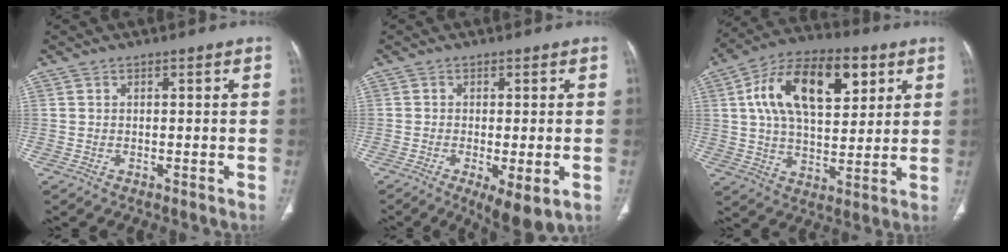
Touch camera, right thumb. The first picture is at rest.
{"total": 8.0, "force": [-3.1, 2.4, 7.0], "torque": [-0.108, -0.016, -0.046]}
{"total": 20.4, "force": [6.9, 11.0, 15.7], "torque": [-0.236, -0.002, 0.110]}